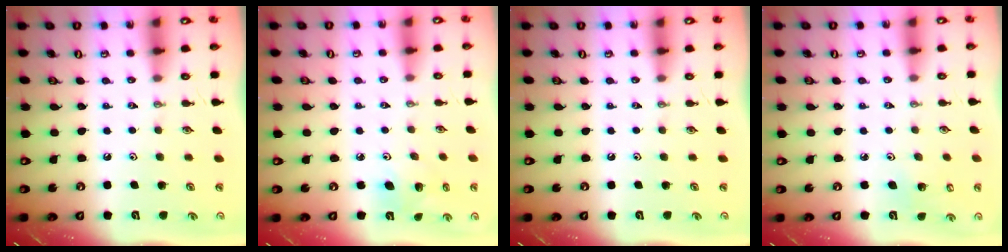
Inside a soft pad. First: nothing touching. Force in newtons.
{"total": 6.2, "press": 5.9, "slide": 1.8}
{"total": 0.0}
{"total": 2.9, "press": 2.8, "slide": 1.0}